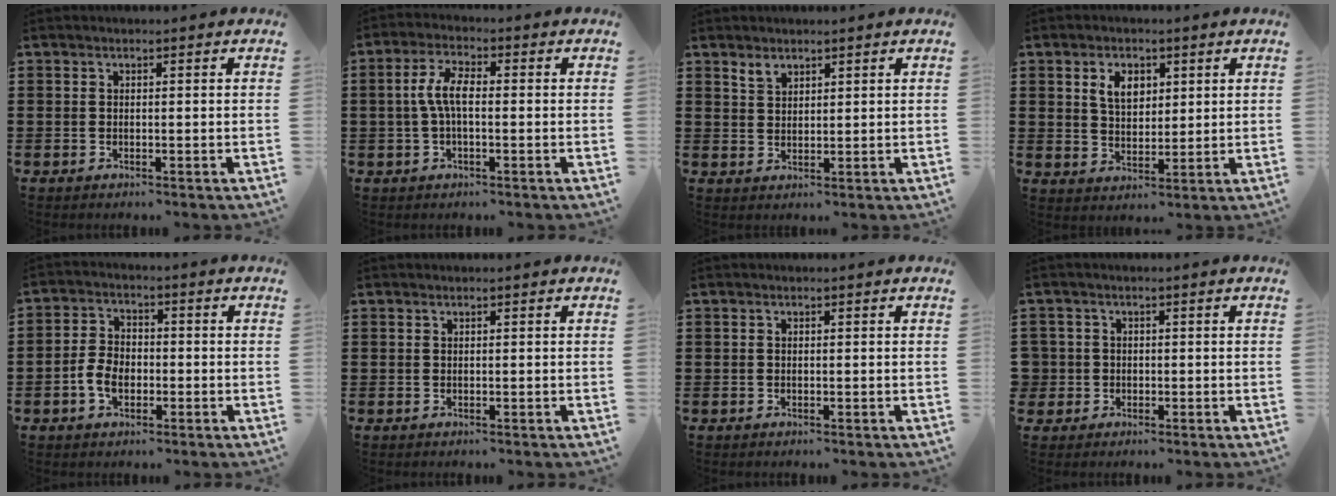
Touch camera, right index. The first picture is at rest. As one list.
[{"total": 5.4, "force": [-0.3, 2.0, 5.0], "torque": [-0.113, -0.001, -0.012]}, {"total": 2.0, "force": [1.7, 0.9, 0.4], "torque": [-0.014, -0.001, 0.034]}, {"total": 4.5, "force": [1.9, 3.0, 2.9], "torque": [-0.060, 0.009, 0.031]}, {"total": 4.5, "force": [-1.6, 3.0, 3.0], "torque": [-0.078, 0.000, -0.035]}, {"total": 0.0}, {"total": 0.0}, {"total": 2.3, "force": [-0.4, 2.2, 0.2], "torque": [-0.024, 0.003, -0.013]}]